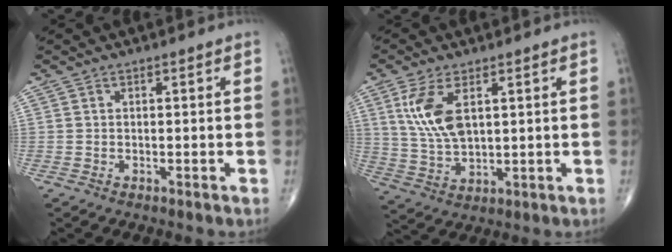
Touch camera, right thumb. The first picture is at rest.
{"total": 9.7, "force": [3.3, 4.6, 7.9], "torque": [-0.162, -0.011, 0.074]}